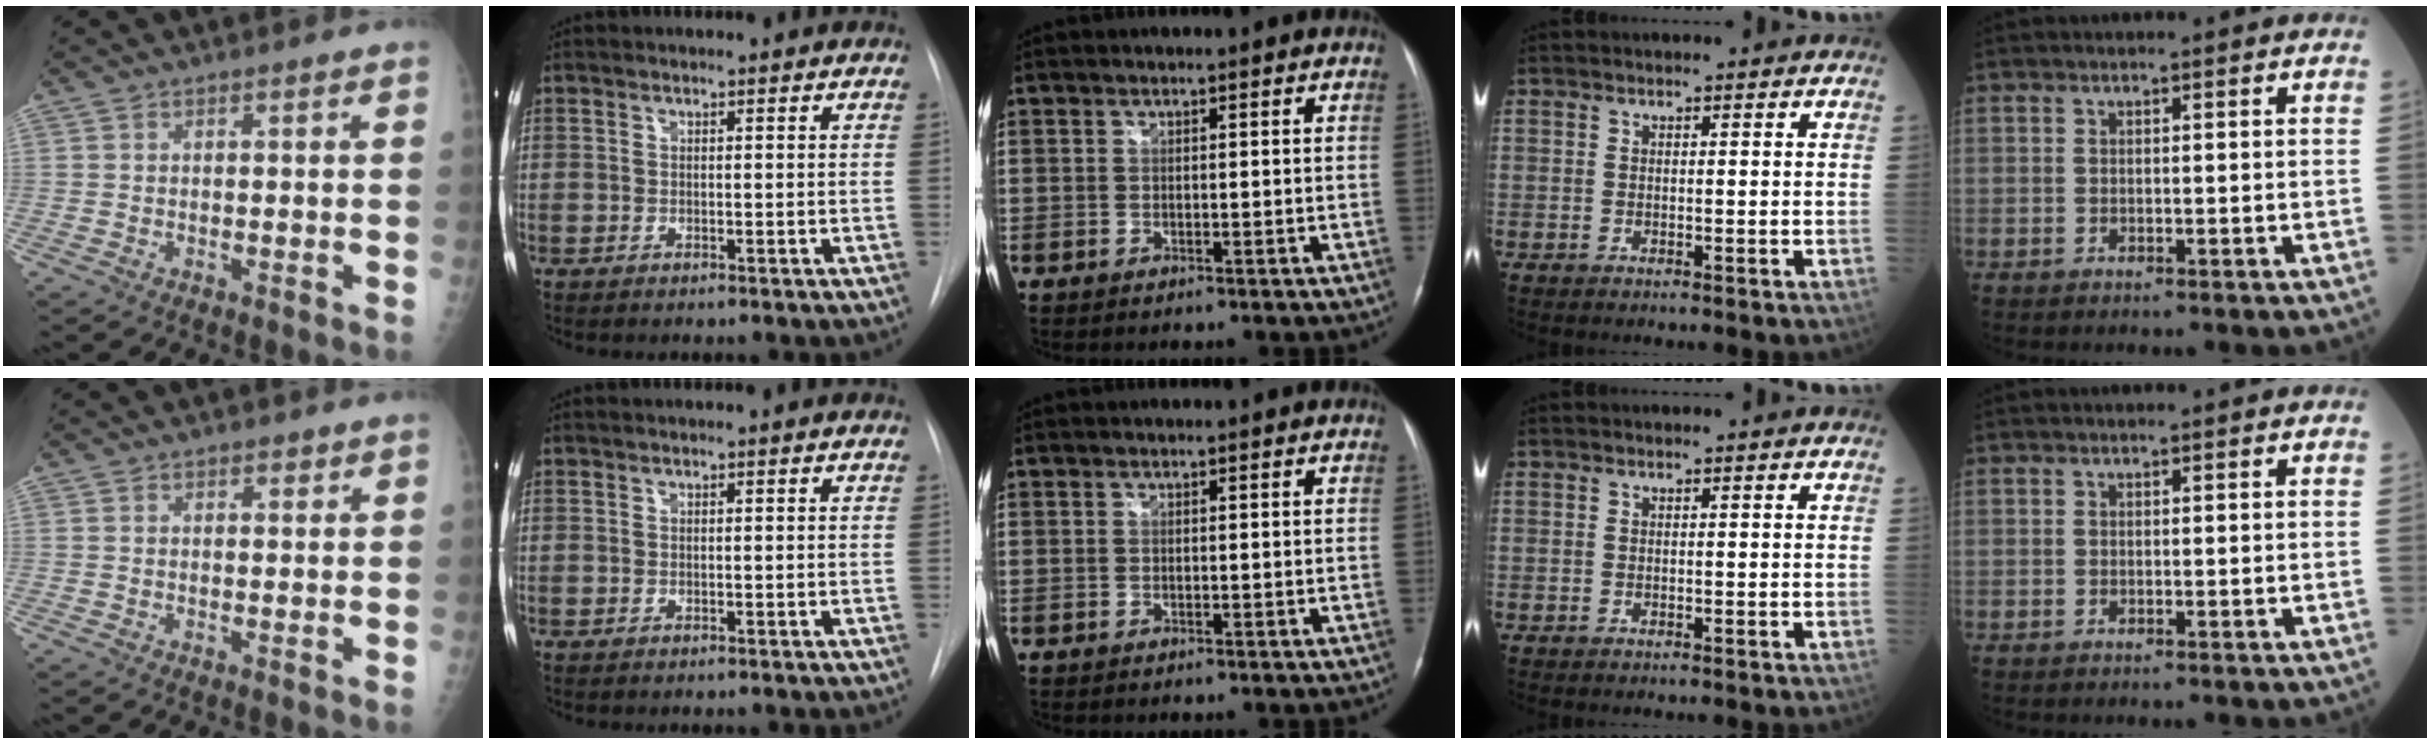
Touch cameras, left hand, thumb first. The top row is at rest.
{"thumb": {"total": 1.7, "force": [1.1, 1.0, 0.8], "torque": [0.003, -0.004, 0.011]}}